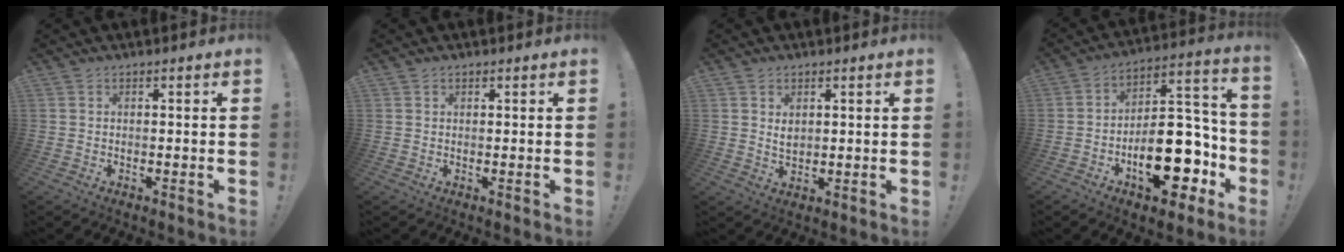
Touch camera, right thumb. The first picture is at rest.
{"total": 0.7, "force": [0.5, 0.4, 0.1], "torque": [0.004, -0.002, 0.009]}
{"total": 3.2, "force": [1.4, 2.2, 1.8], "torque": [-0.019, -0.009, 0.023]}
{"total": 22.0, "force": [-8.8, 11.8, 16.3], "torque": [-0.224, 0.071, -0.119]}